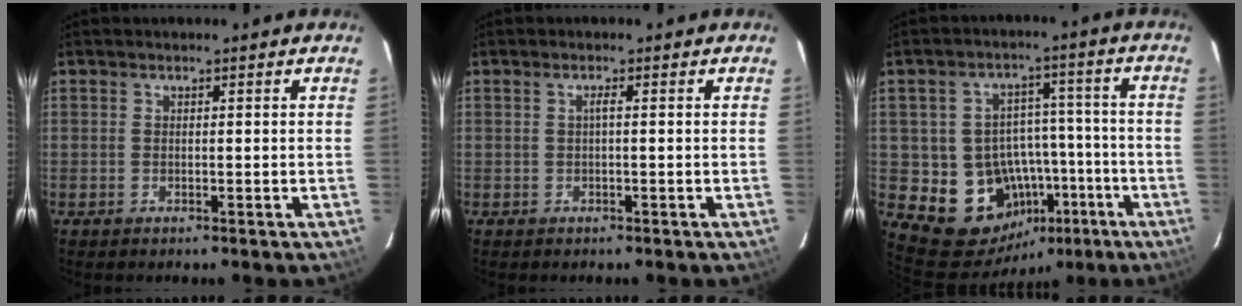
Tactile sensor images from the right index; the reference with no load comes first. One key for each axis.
{"total": 0.8, "fx": -0.1, "fy": -0.2, "fz": 0.8, "tx": -0.011, "ty": 0.004, "tz": -0.004}
{"total": 14.9, "fx": -6.0, "fy": 12.8, "fz": 5.0, "tx": -0.106, "ty": 0.044, "tz": -0.052}